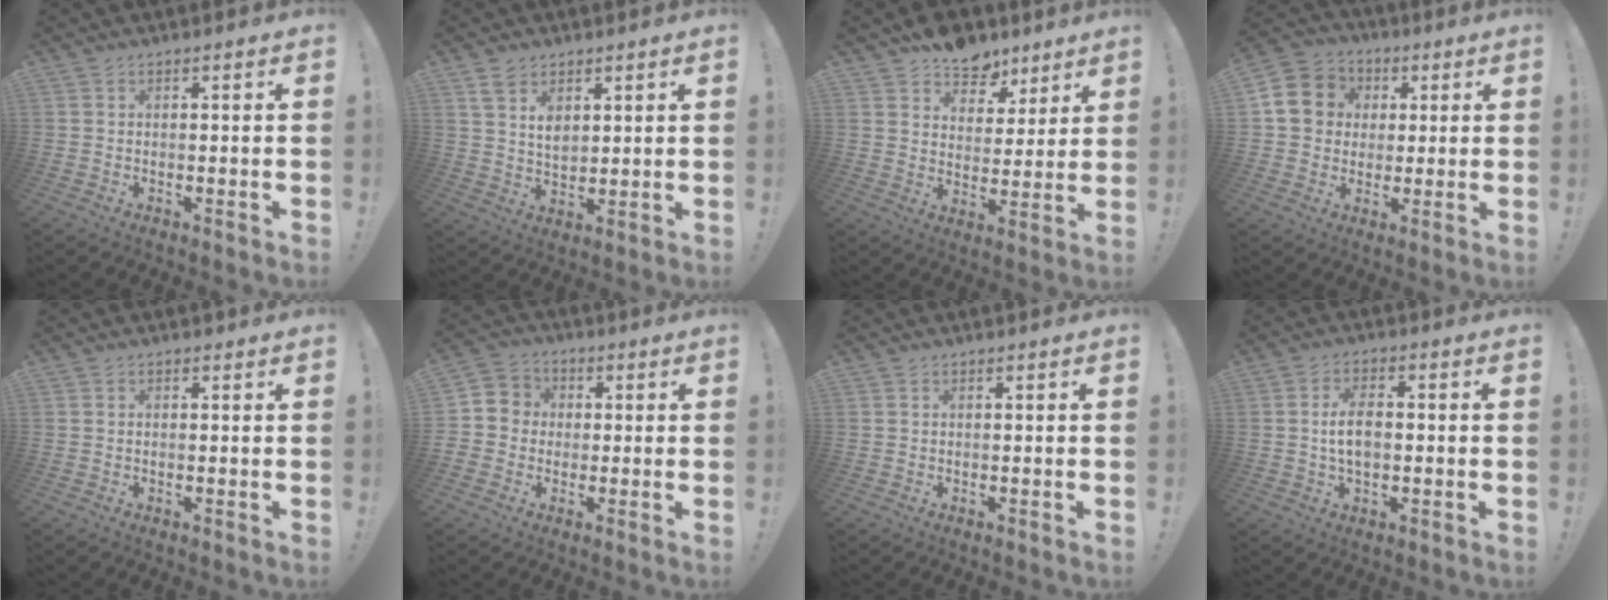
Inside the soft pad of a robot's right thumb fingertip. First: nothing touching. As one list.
[{"total": 6.5, "force": [3.9, 4.3, 2.8], "torque": [-0.043, -0.022, 0.071]}, {"total": 10.3, "force": [7.8, 6.1, 2.7], "torque": [-0.036, -0.059, 0.148]}, {"total": 12.2, "force": [1.8, 11.2, 4.6], "torque": [-0.073, 0.013, 0.043]}, {"total": 0.0}, {"total": 5.8, "force": [-1.3, 5.5, 1.3], "torque": [-0.026, 0.018, -0.023]}, {"total": 0.0}, {"total": 7.1, "force": [-0.4, 3.8, 6.0], "torque": [-0.109, 0.005, -0.009]}]